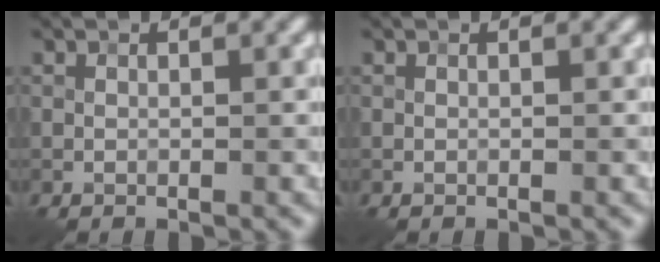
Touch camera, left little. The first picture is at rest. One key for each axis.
{"total": 0.0}